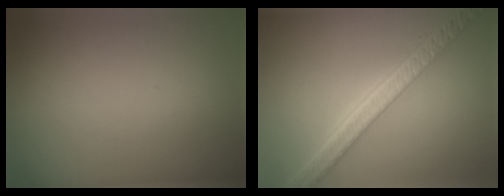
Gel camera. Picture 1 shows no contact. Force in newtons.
{"total": 5.7, "press": 4.3, "slide": 3.7}